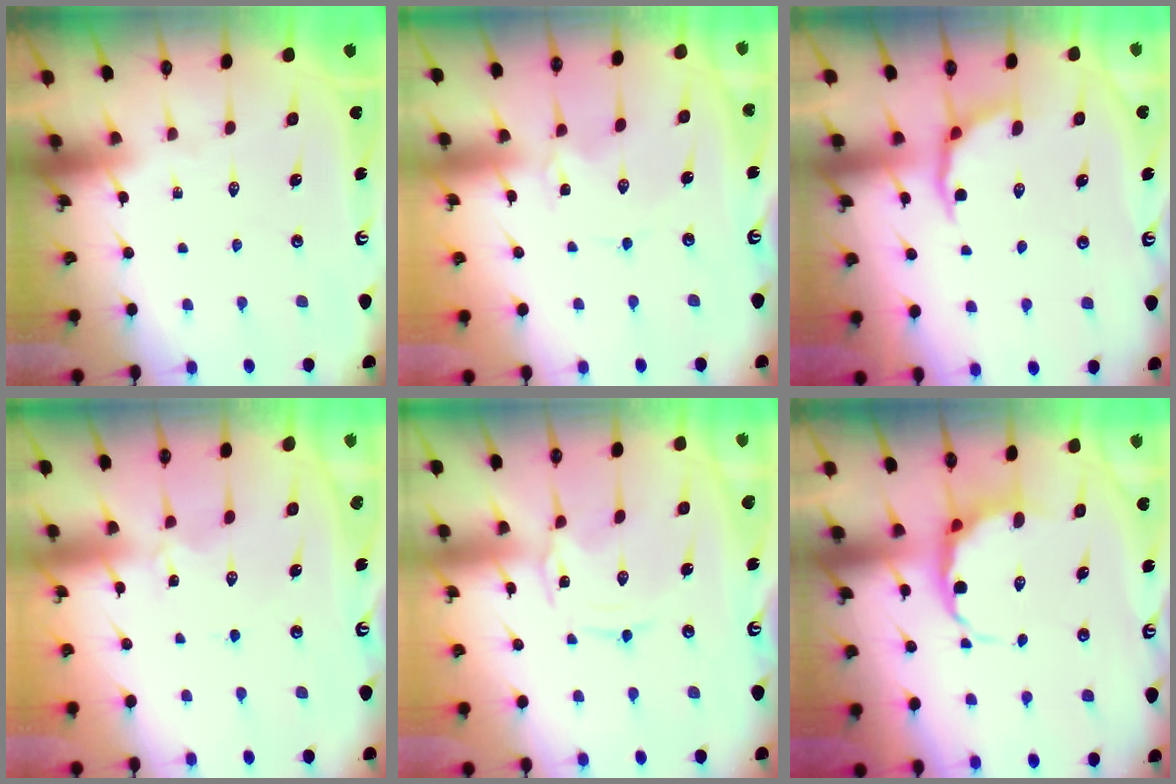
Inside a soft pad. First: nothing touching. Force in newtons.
{"total": 0.0}
{"total": 3.6, "press": 2.7, "slide": 2.3}
{"total": 1.6, "press": 1.6, "slide": 0.2}
{"total": 0.0}
{"total": 7.7, "press": 7.4, "slide": 1.9}